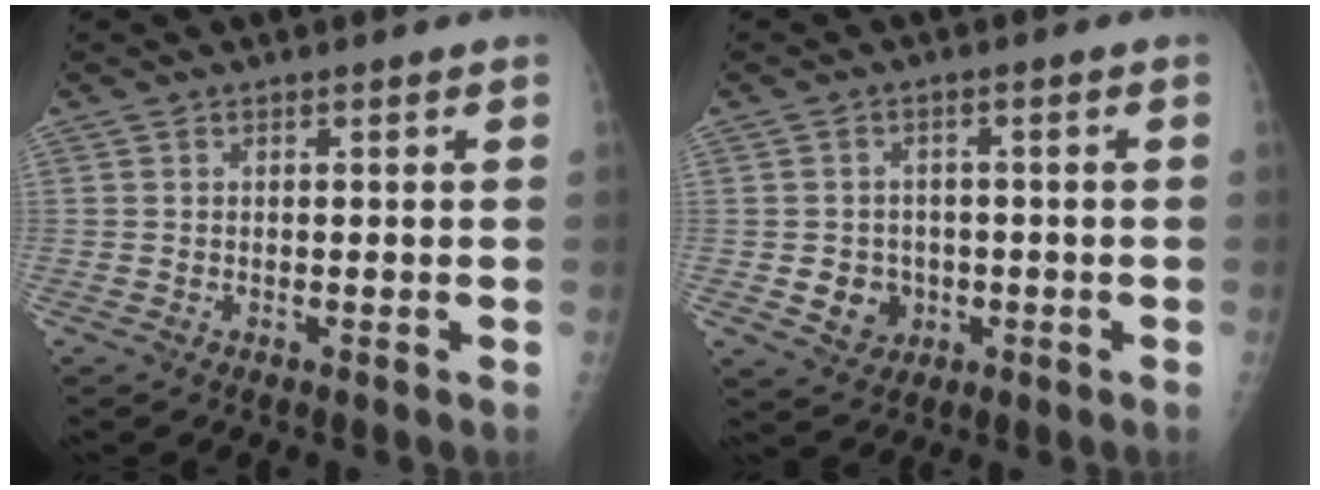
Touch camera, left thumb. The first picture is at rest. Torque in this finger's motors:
{"motor_torque": [-0.34, 0.37, 0.01, -0.02, 0.01]}